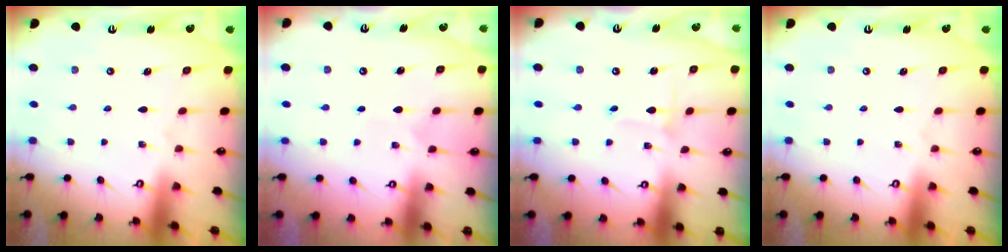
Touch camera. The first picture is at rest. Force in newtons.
{"total": 3.8, "press": 3.8, "slide": 0.1}
{"total": 2.0, "press": 2.0, "slide": 0.2}
{"total": 0.0}